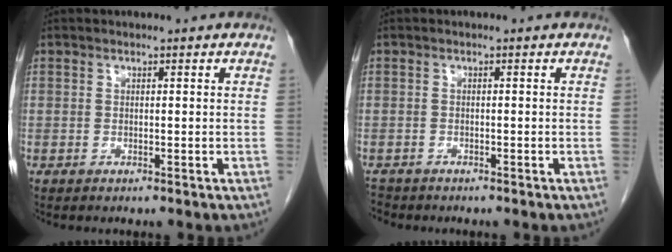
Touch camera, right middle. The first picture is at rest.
{"total": 2.0, "force": [-1.8, 0.8, 0.0], "torque": [-0.004, -0.004, -0.031]}